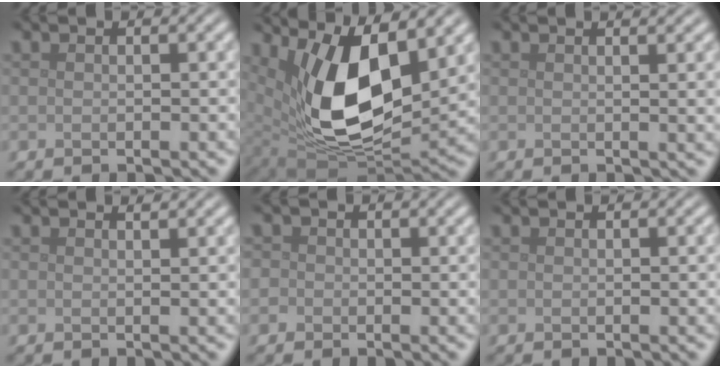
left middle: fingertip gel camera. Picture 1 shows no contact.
{"total": 11.8, "force": [3.8, 5.6, 9.7], "torque": [-0.168, -0.020, 0.077]}
{"total": 3.3, "force": [1.3, 1.2, 2.8], "torque": [-0.017, 0.008, 0.007]}
{"total": 0.7, "force": [0.6, 0.1, 0.3], "torque": [0.000, 0.002, 0.010]}
{"total": 1.6, "force": [0.3, 1.5, 0.5], "torque": [0.004, 0.005, -0.012]}
{"total": 0.6, "force": [0.0, 0.0, 0.6], "torque": [-0.007, 0.002, 0.001]}